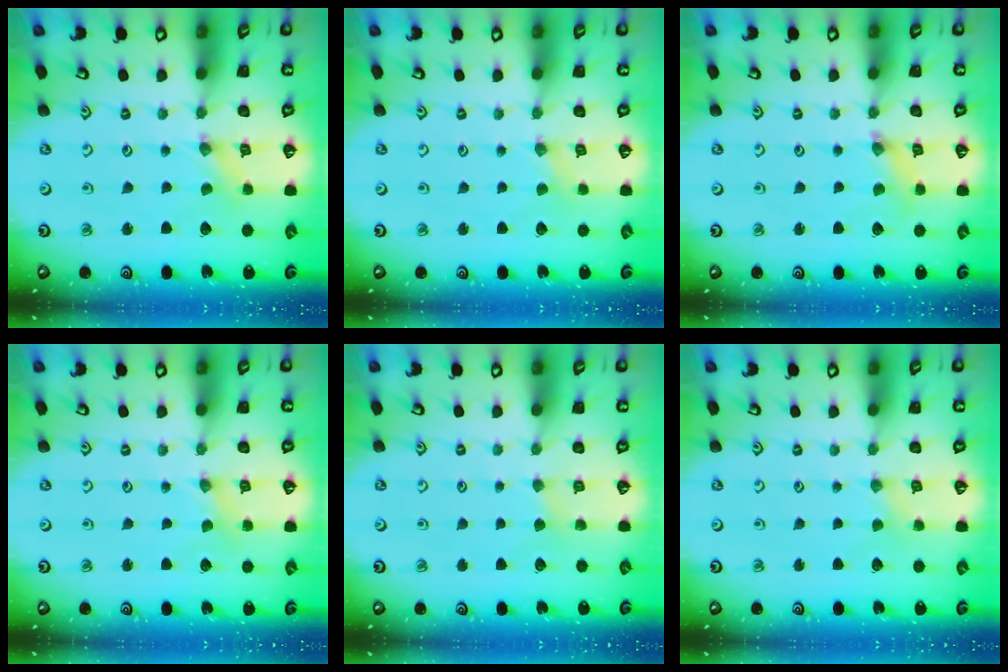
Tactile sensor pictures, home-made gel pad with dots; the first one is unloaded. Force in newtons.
{"total": 1.5, "press": 1.4, "slide": 0.2}
{"total": 2.5, "press": 2.4, "slide": 0.3}
{"total": 1.2, "press": 1.1, "slide": 0.2}
{"total": 2.1, "press": 2.1, "slide": 0.4}
{"total": 1.3, "press": 1.3, "slide": 0.2}